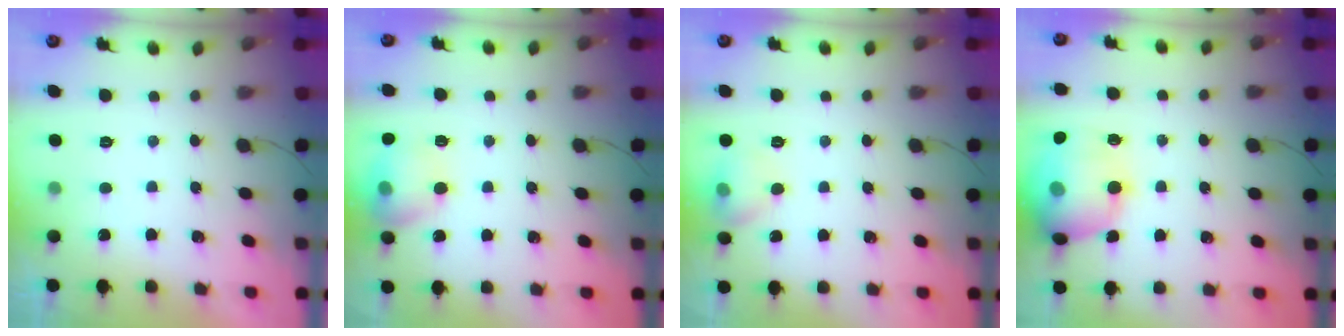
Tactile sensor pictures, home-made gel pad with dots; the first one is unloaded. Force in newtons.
{"total": 12.8, "press": 12.7, "slide": 1.7}
{"total": 10.3, "press": 7.5, "slide": 7.0}
{"total": 17.4, "press": 17.2, "slide": 2.7}